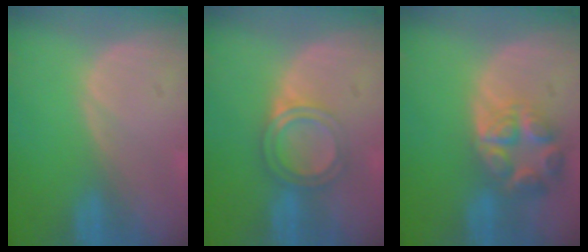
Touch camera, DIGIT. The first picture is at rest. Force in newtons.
{"total": 4.9, "press": 4.5, "slide": 2.1}
{"total": 7.7, "press": 6.8, "slide": 3.6}